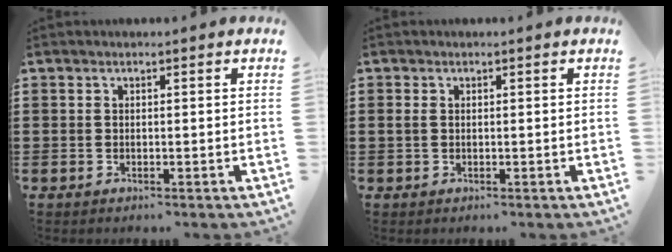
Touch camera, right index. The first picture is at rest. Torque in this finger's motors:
{"motor_torque": [-0.15, 0.54, -0.05, -0.01]}